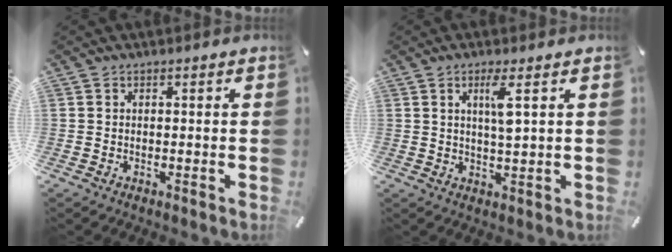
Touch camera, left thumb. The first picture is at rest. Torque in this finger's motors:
{"motor_torque": [1.13, 0.61, 0.44, -0.72, 0.01]}